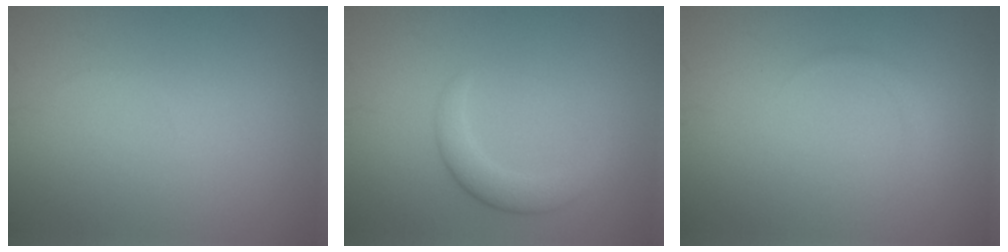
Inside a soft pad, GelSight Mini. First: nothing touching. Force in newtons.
{"total": 2.7, "press": 2.7, "slide": 0.2}
{"total": 0.8, "press": 0.8, "slide": 0.1}